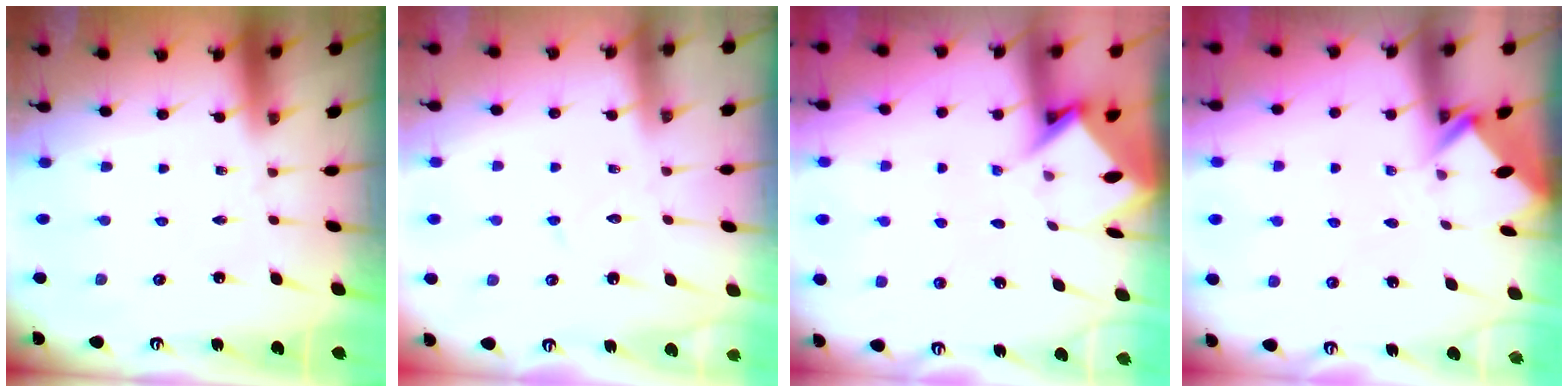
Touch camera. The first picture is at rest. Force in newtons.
{"total": 4.1, "press": 4.1, "slide": 0.5}
{"total": 5.9, "press": 5.9, "slide": 0.5}
{"total": 2.8, "press": 2.8, "slide": 0.2}